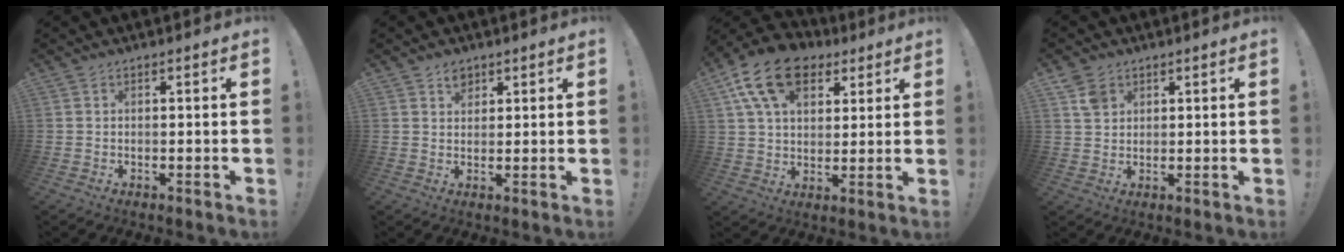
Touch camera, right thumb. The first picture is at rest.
{"total": 3.2, "force": [2.1, 2.3, 1.0], "torque": [0.000, -0.010, 0.034]}
{"total": 16.9, "force": [8.2, 10.9, 10.1], "torque": [-0.176, -0.032, 0.151]}
{"total": 4.7, "force": [2.9, 3.2, 1.8], "torque": [-0.025, -0.011, 0.057]}